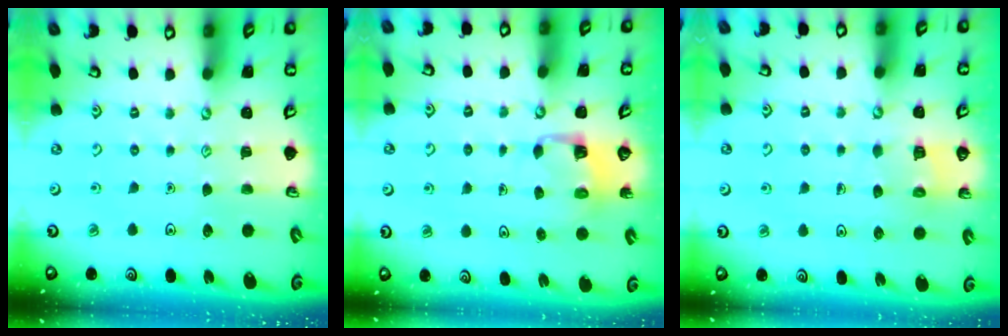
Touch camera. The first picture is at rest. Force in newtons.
{"total": 3.5, "press": 3.5, "slide": 0.2}
{"total": 5.5, "press": 5.5, "slide": 0.4}